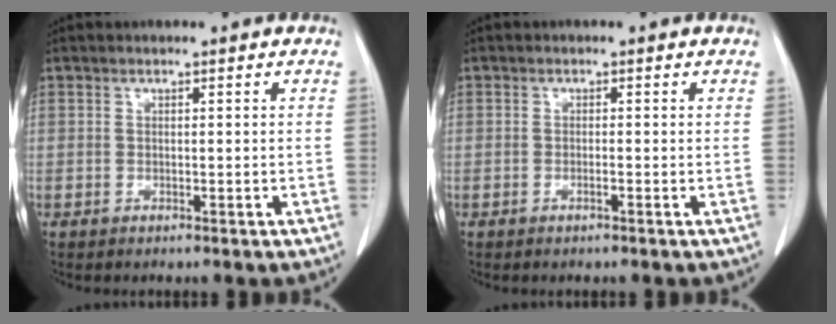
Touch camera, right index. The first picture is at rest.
{"total": 0.7, "force": [-0.3, -0.1, 0.6], "torque": [-0.013, 0.000, -0.004]}